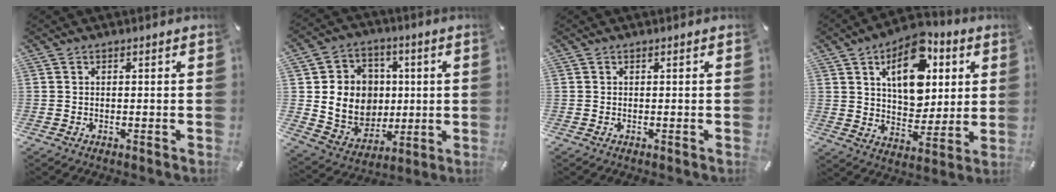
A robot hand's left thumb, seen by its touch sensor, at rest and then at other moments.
{"total": 12.6, "force": [1.0, 12.1, 3.4], "torque": [-0.055, -0.005, 0.034]}
{"total": 0.0}
{"total": 16.3, "force": [6.9, 10.7, 10.2], "torque": [-0.139, -0.024, 0.120]}